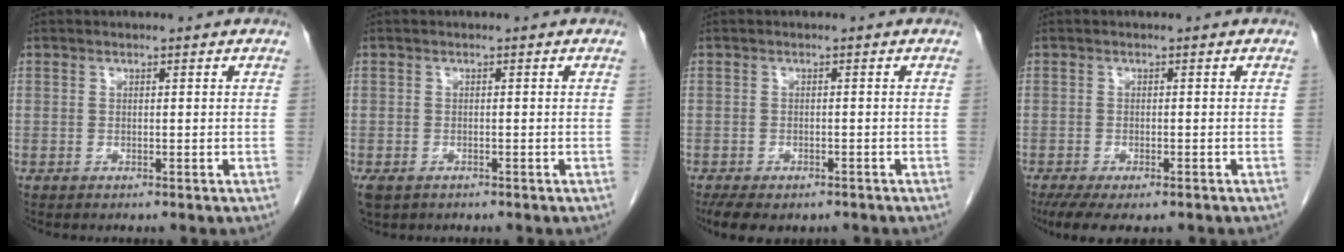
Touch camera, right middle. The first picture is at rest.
{"total": 2.9, "force": [-1.8, 1.7, 1.5], "torque": [-0.034, -0.006, -0.025]}
{"total": 7.6, "force": [-5.7, 3.3, 3.8], "torque": [-0.061, -0.011, -0.079]}
{"total": 7.8, "force": [-5.8, 2.4, 4.6], "torque": [-0.072, -0.015, -0.088]}